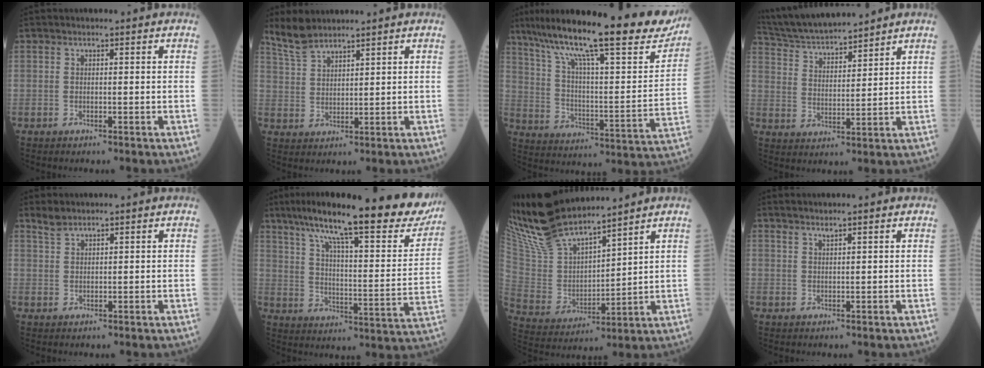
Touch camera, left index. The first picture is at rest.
{"total": 4.7, "force": [4.5, 0.8, 1.1], "torque": [-0.038, 0.009, 0.099]}
{"total": 28.3, "force": [22.2, 4.2, 17.0], "torque": [-0.280, -0.008, 0.313]}
{"total": 12.6, "force": [11.7, 1.0, 4.4], "torque": [-0.087, 0.018, 0.216]}
{"total": 1.9, "force": [1.8, 0.5, 0.4], "torque": [-0.011, 0.009, 0.038]}
{"total": 27.2, "force": [22.0, 4.0, 15.6], "torque": [-0.243, -0.025, 0.297]}
{"total": 14.1, "force": [13.1, 2.1, 4.8], "torque": [-0.113, 0.004, 0.267]}
{"total": 2.1, "force": [1.9, -0.2, 0.9], "torque": [-0.014, 0.013, 0.034]}